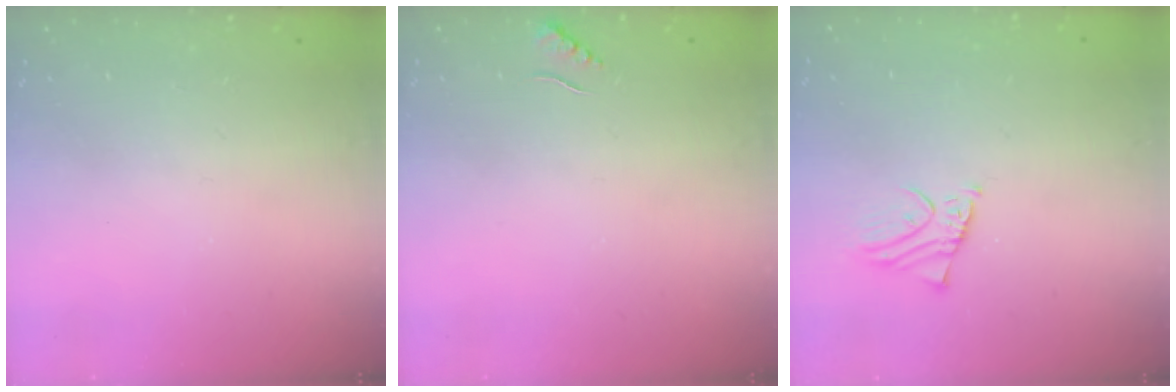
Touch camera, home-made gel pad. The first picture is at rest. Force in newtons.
{"total": 5.2, "press": 5.1, "slide": 1.0}
{"total": 2.0, "press": 2.0, "slide": 0.2}